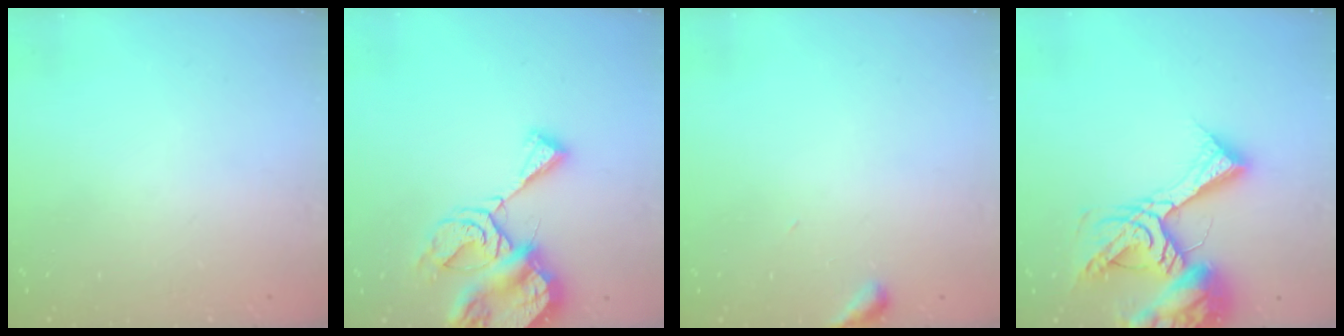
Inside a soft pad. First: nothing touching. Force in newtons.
{"total": 11.0, "press": 10.9, "slide": 1.4}
{"total": 2.9, "press": 2.9, "slide": 0.3}
{"total": 19.3, "press": 19.2, "slide": 2.1}